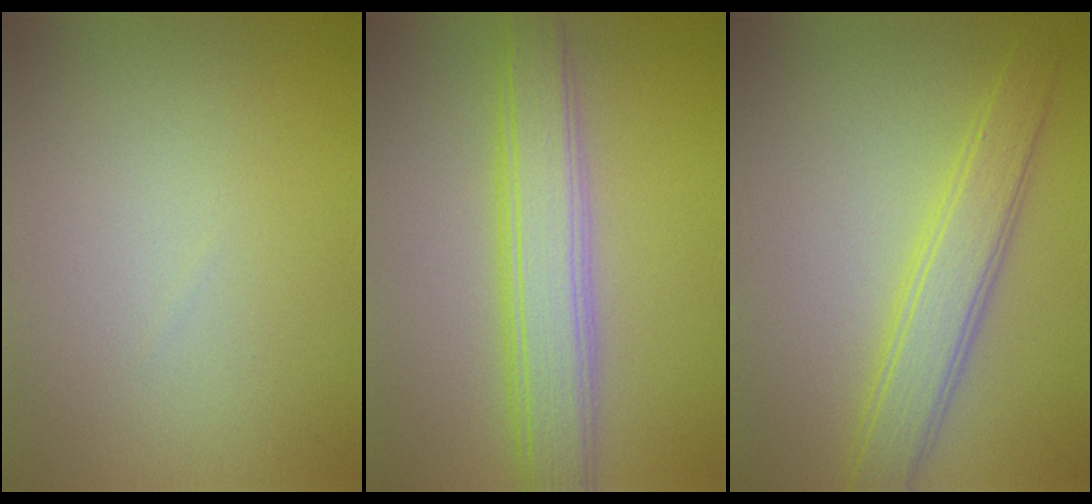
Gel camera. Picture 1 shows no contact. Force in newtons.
{"total": 5.6, "press": 5.6, "slide": 0.1}
{"total": 4.1, "press": 4.1, "slide": 0.2}